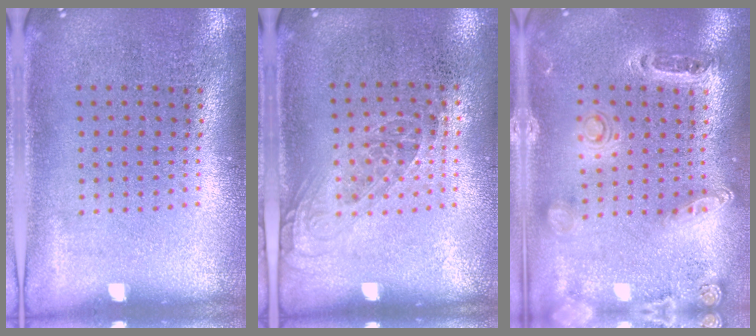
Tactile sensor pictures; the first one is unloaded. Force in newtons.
{"total": 1.1, "press": 0.8, "slide": 0.7}
{"total": 1.5, "press": 1.4, "slide": 0.2}